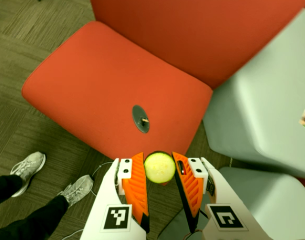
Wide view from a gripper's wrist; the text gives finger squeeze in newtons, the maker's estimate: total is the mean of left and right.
{"total": 8.4, "left": 8.6, "right": 8.3}